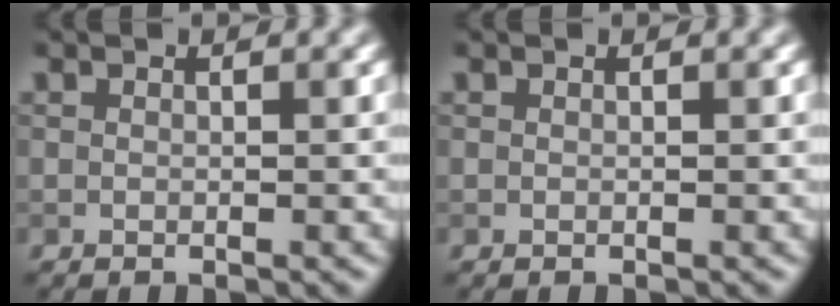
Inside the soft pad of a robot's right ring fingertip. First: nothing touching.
{"total": 0.0}